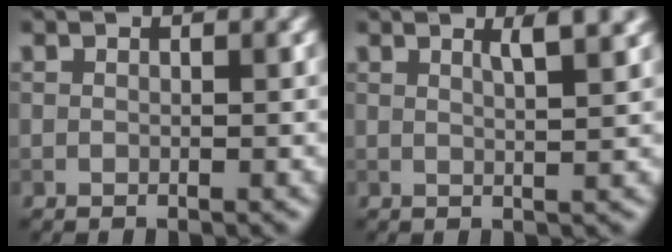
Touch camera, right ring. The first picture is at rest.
{"total": 3.2, "force": [1.7, 0.9, 2.5], "torque": [-0.019, 0.015, 0.008]}